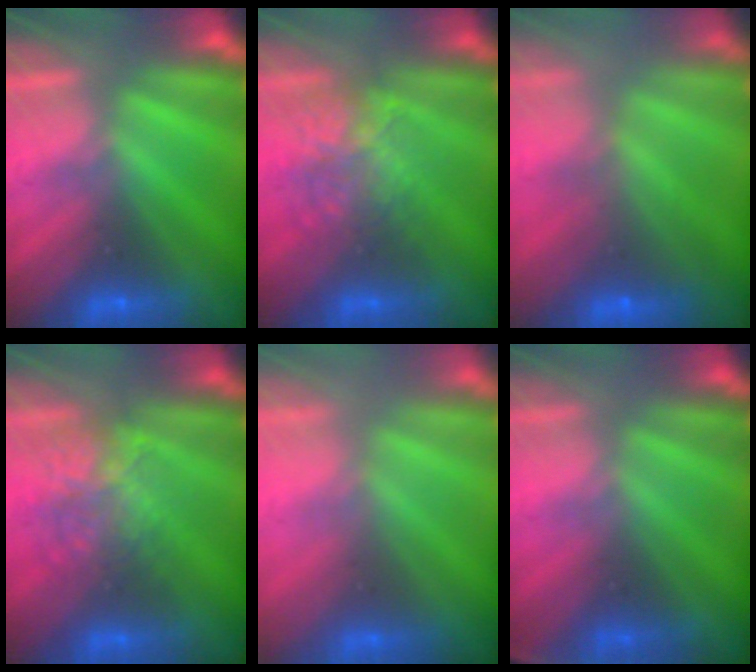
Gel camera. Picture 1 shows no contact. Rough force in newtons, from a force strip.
{"total": 2.3}
{"total": 6.7}
{"total": 2.3}
{"total": 2.9}
{"total": 2.8}